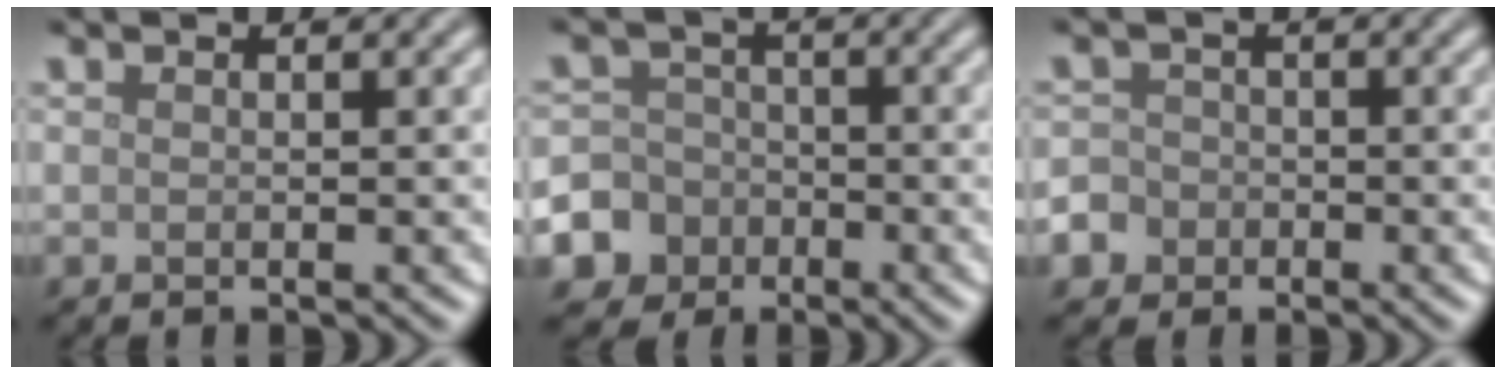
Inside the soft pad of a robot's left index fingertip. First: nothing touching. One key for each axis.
{"total": 7.2, "fx": -3.2, "fy": 6.4, "fz": 0.7, "tx": -0.011, "ty": -0.008, "tz": -0.079}
{"total": 5.0, "fx": -2.6, "fy": 4.2, "fz": 0.9, "tx": -0.012, "ty": -0.010, "tz": -0.062}